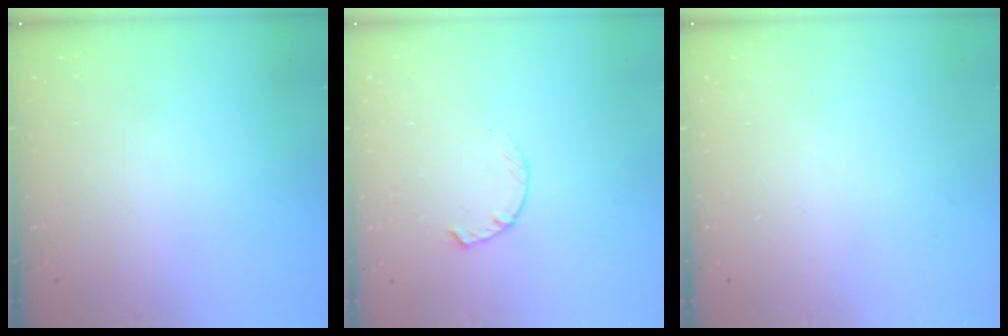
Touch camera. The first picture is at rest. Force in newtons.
{"total": 1.8, "press": 1.8, "slide": 0.3}
{"total": 0.0}